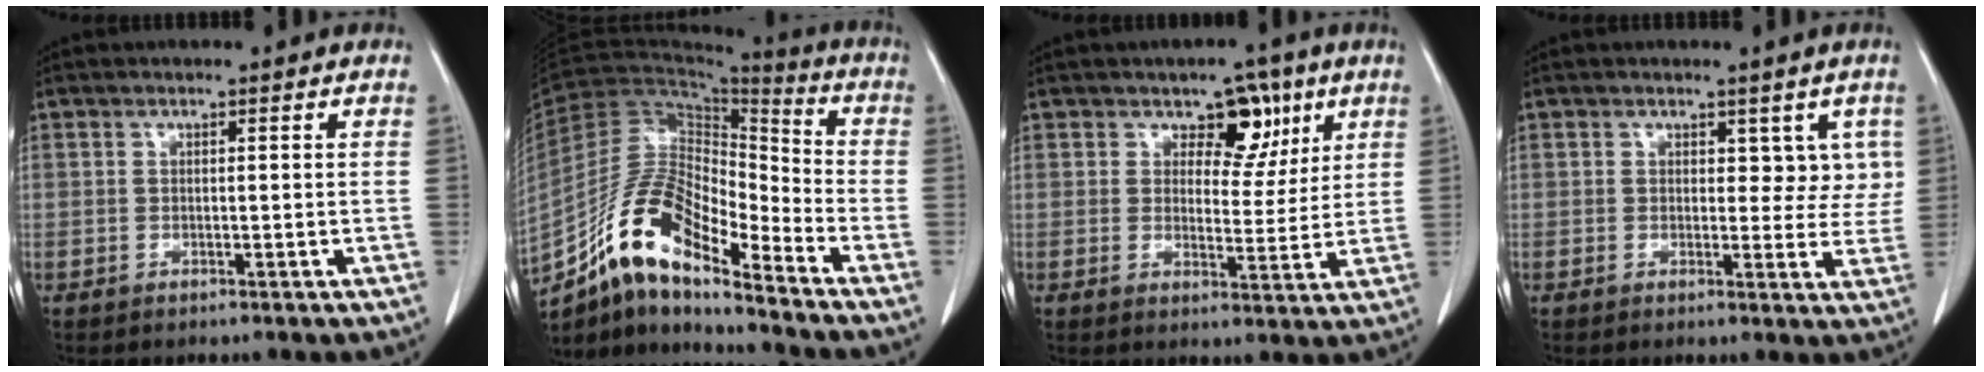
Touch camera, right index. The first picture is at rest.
{"total": 13.7, "force": [-10.3, 3.8, 8.3], "torque": [-0.158, 0.030, -0.187]}
{"total": 6.6, "force": [3.6, 3.9, 3.9], "torque": [-0.039, 0.005, 0.053]}
{"total": 4.2, "force": [2.0, 2.6, 2.5], "torque": [-0.008, 0.001, 0.023]}